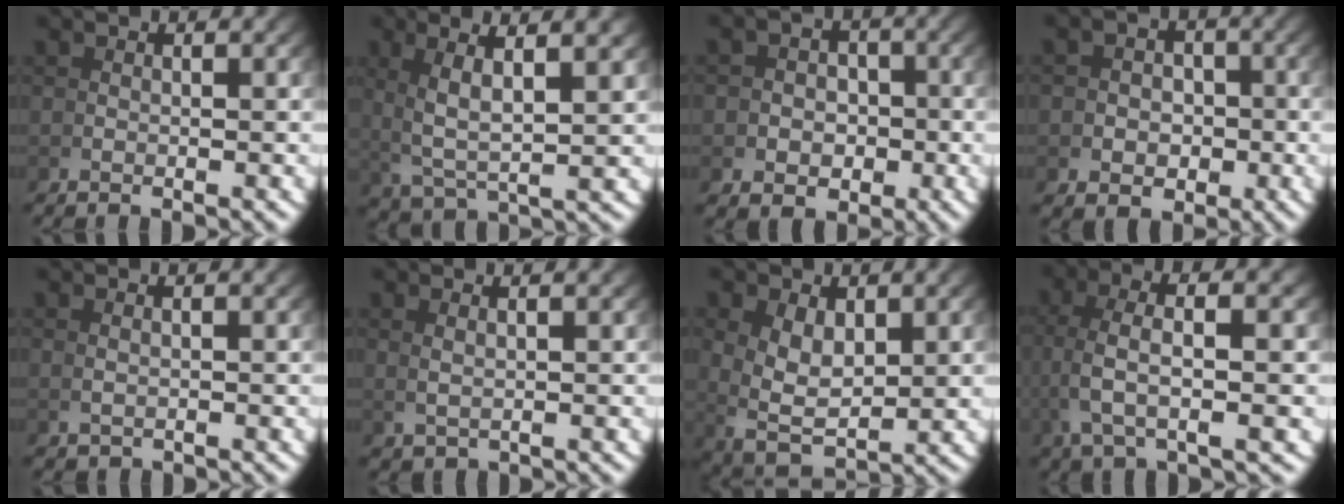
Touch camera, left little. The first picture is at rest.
{"total": 5.6, "force": [2.5, 1.6, 4.8], "torque": [-0.090, 0.006, 0.055]}
{"total": 4.1, "force": [-0.9, 3.5, 1.9], "torque": [-0.016, -0.011, -0.014]}
{"total": 3.6, "force": [-0.7, 3.1, 1.7], "torque": [-0.012, -0.008, -0.012]}
{"total": 1.0, "force": [0.8, -0.6, 0.2], "torque": [-0.004, 0.000, 0.025]}
{"total": 1.8, "force": [1.5, -0.7, 0.8], "torque": [-0.011, 0.005, 0.037]}
{"total": 6.1, "force": [0.9, 4.2, 4.3], "torque": [-0.106, -0.030, 0.035]}
{"total": 4.9, "force": [2.0, 0.5, 4.4], "torque": [-0.084, 0.019, 0.039]}